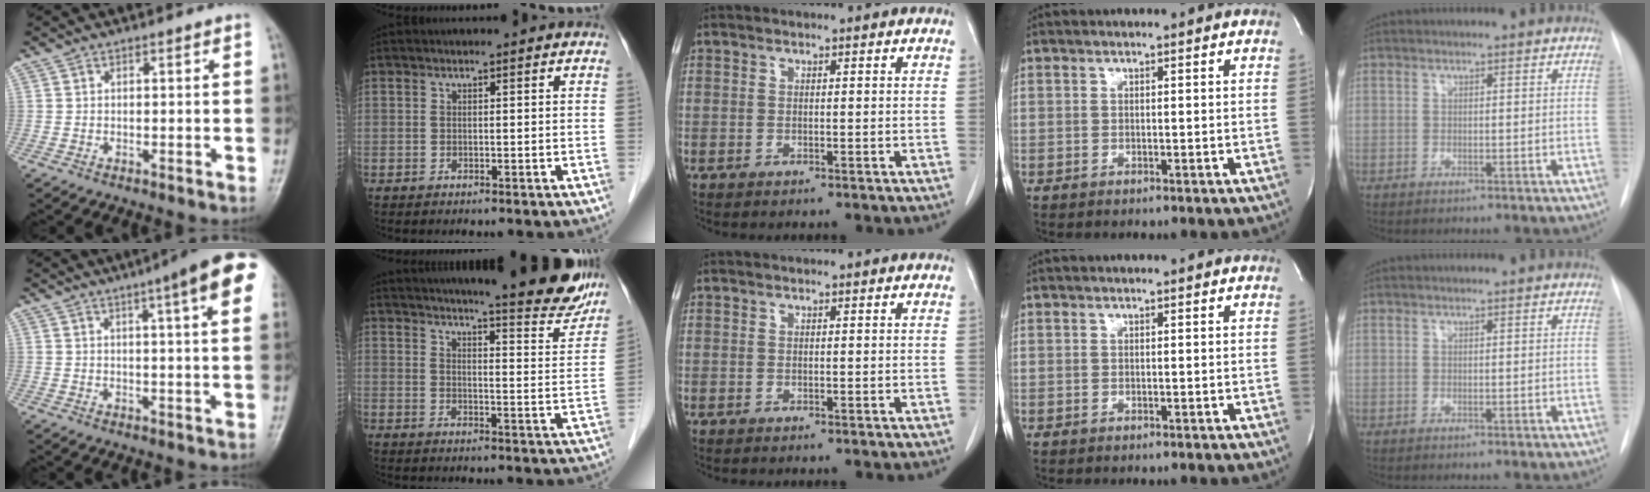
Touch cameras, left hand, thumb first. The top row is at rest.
{"thumb": {"total": 14.7, "force": [7.1, 2.3, 12.6], "torque": [-0.158, 0.000, 0.081]}, "index": {"total": 18.7, "force": [16.8, 1.6, 8.1], "torque": [-0.106, -0.052, 0.203]}}